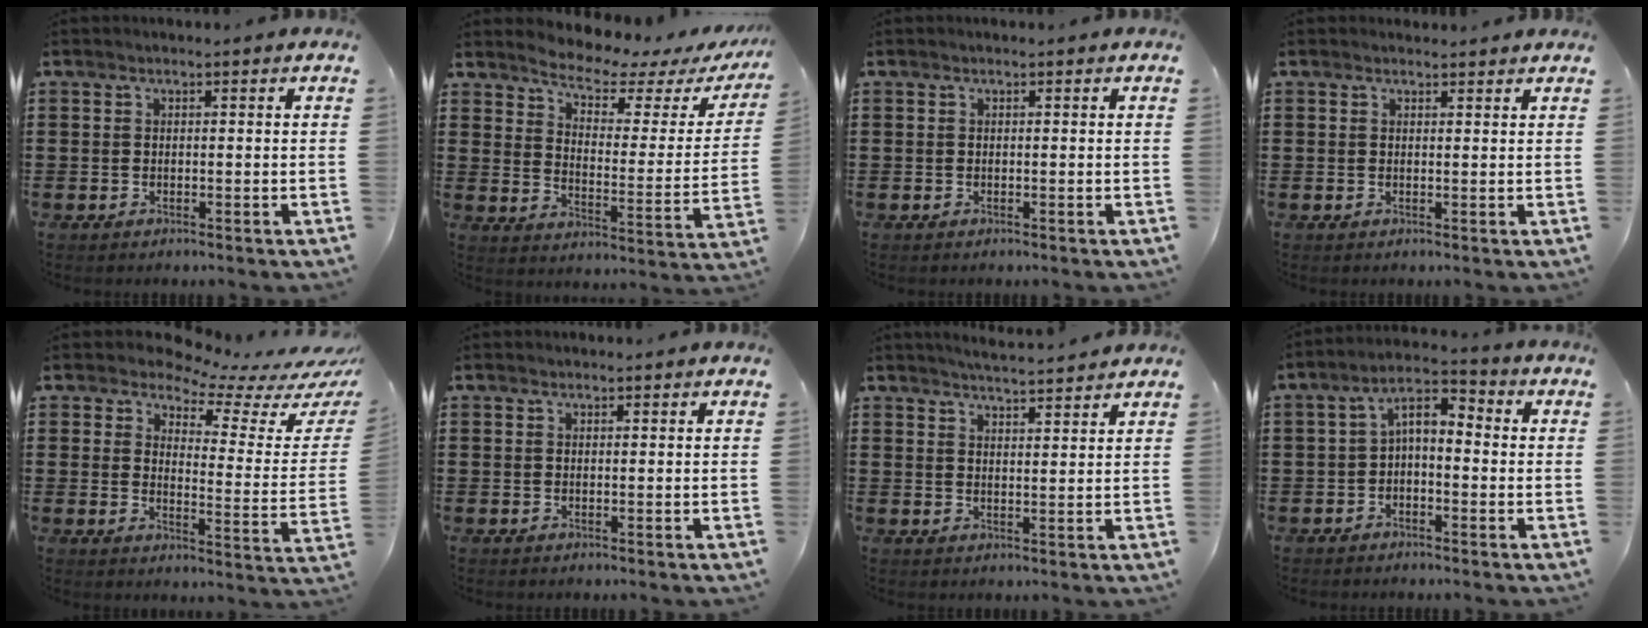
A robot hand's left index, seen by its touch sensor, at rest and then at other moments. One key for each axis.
{"total": 5.3, "fx": 4.8, "fy": 0.9, "fz": 2.0, "tx": -0.058, "ty": -0.034, "tz": 0.076}
{"total": 0.0}
{"total": 1.0, "fx": 1.0, "fy": 0.2, "fz": 0.0, "tx": -0.004, "ty": 0.000, "tz": 0.021}
{"total": 5.6, "fx": 4.8, "fy": 1.6, "fz": 2.4, "tx": -0.057, "ty": -0.036, "tz": 0.078}
{"total": 0.7, "fx": 0.7, "fy": 0.2, "fz": 0.0, "tx": -0.003, "ty": 0.001, "tz": 0.014}
{"total": 3.7, "fx": 3.6, "fy": -0.4, "fz": 0.7, "tx": -0.024, "ty": -0.016, "tz": 0.063}
{"total": 4.5, "fx": -0.4, "fy": 2.1, "fz": 4.0, "tx": -0.087, "ty": 0.010, "tz": -0.016}